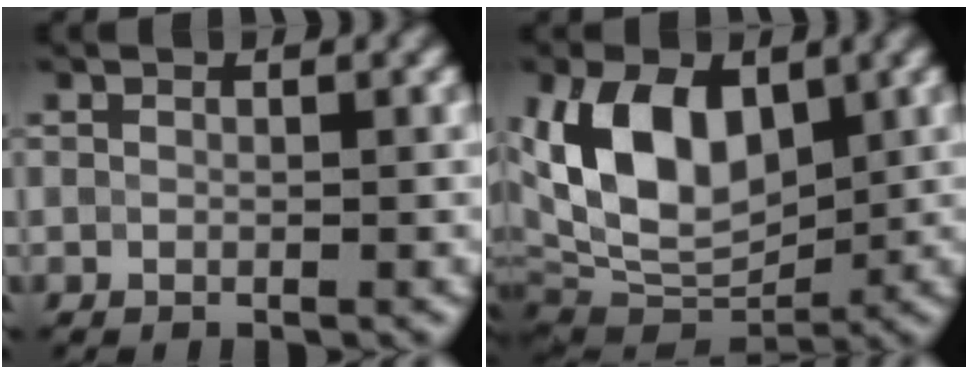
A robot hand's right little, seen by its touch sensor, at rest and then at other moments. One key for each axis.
{"total": 10.8, "fx": 2.5, "fy": 6.7, "fz": 8.1, "tx": -0.164, "ty": 0.011, "tz": 0.034}